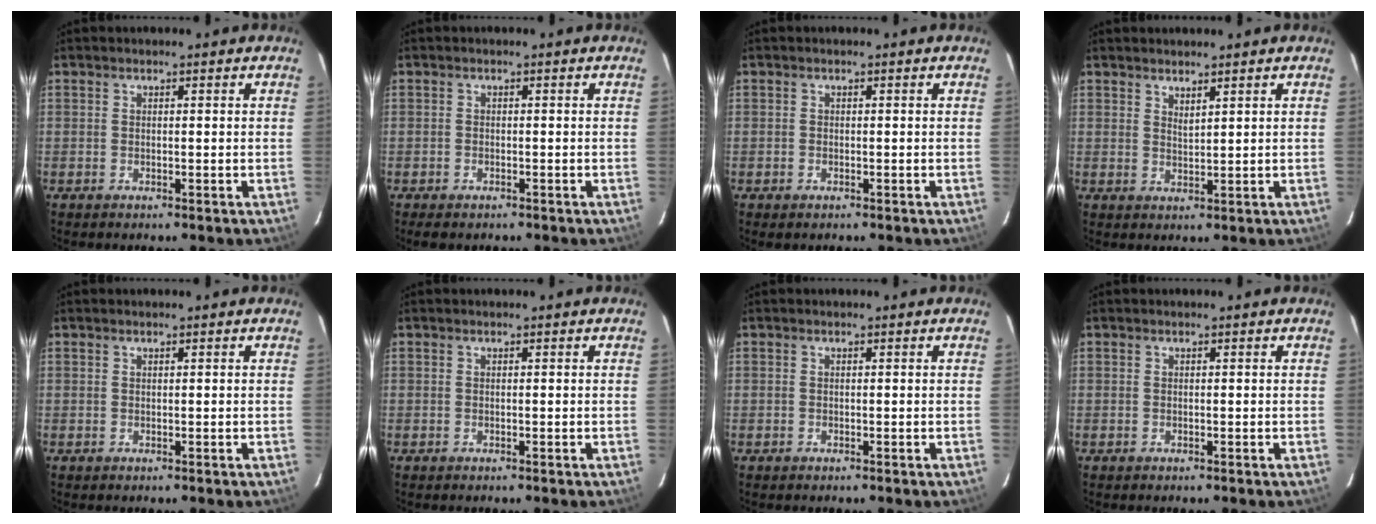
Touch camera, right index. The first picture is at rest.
{"total": 2.4, "force": [-1.8, 1.2, 1.0], "torque": [-0.021, -0.005, -0.028]}
{"total": 0.7, "force": [-0.4, 0.5, 0.2], "torque": [-0.002, 0.000, -0.007]}
{"total": 1.9, "force": [1.6, 0.3, 0.9], "torque": [-0.016, -0.002, 0.028]}
{"total": 0.0}
{"total": 0.0}
{"total": 0.0}
{"total": 0.0}